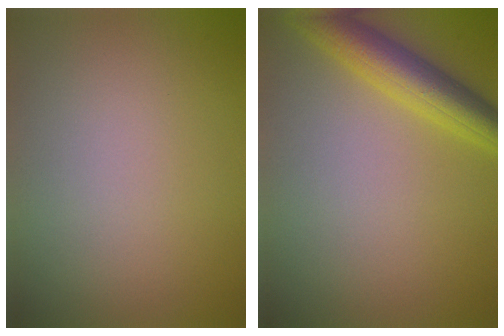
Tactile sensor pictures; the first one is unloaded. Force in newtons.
{"total": 4.8, "press": 4.8, "slide": 0.1}